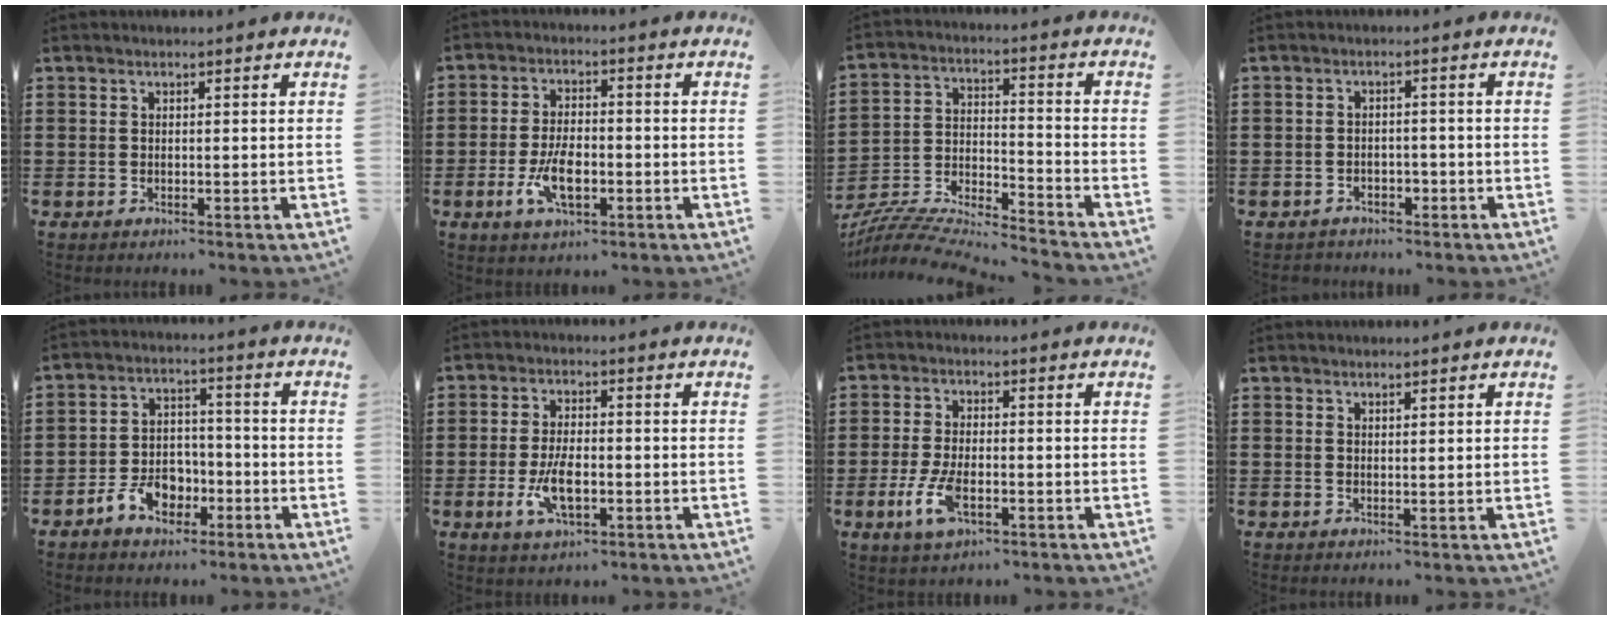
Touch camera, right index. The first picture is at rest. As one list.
[{"total": 6.7, "force": [-2.0, 3.2, 5.6], "torque": [-0.118, 0.000, -0.039]}, {"total": 7.0, "force": [-6.8, 0.8, 1.8], "torque": [-0.047, -0.009, -0.140]}, {"total": 2.0, "force": [-1.5, 1.3, 0.3], "torque": [-0.009, 0.001, -0.031]}, {"total": 6.7, "force": [-3.3, 4.8, 3.4], "torque": [-0.077, 0.016, -0.064]}, {"total": 6.3, "force": [-1.7, 2.9, 5.4], "torque": [-0.117, -0.003, -0.034]}, {"total": 6.2, "force": [-2.2, 2.8, 5.1], "torque": [-0.117, -0.007, -0.044]}, {"total": 0.8, "force": [0.7, 0.2, 0.2], "torque": [-0.004, 0.002, 0.013]}]